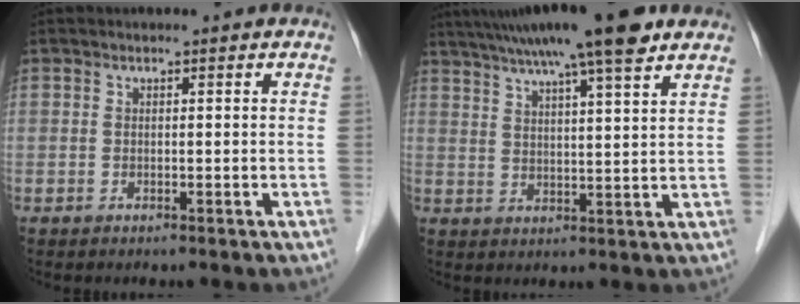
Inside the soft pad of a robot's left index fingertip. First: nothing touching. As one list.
[{"total": 15.9, "force": [12.2, 0.5, 10.2], "torque": [-0.174, 0.034, 0.178]}]